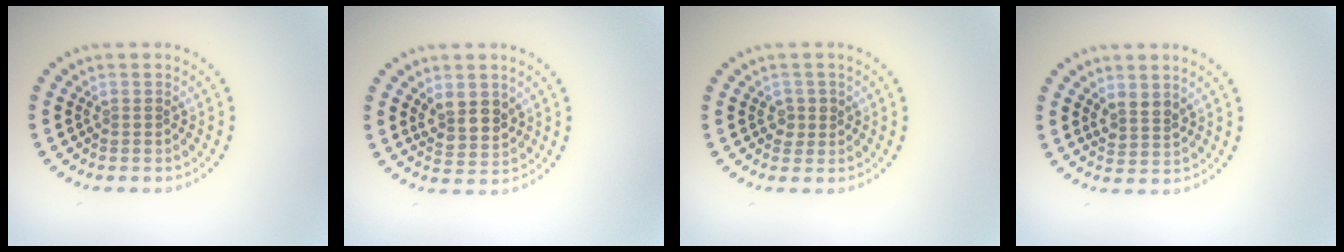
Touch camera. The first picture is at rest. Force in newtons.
{"total": 2.8, "press": 2.5, "slide": 1.1}
{"total": 1.3, "press": 1.2, "slide": 0.4}
{"total": 2.0, "press": 1.5, "slide": 1.3}